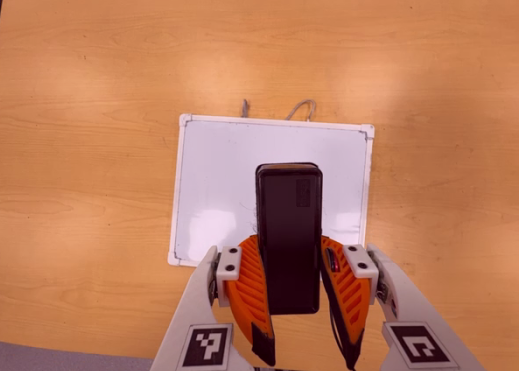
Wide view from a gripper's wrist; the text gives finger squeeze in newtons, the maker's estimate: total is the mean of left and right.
{"total": 6.4, "left": 5.5, "right": 7.2}